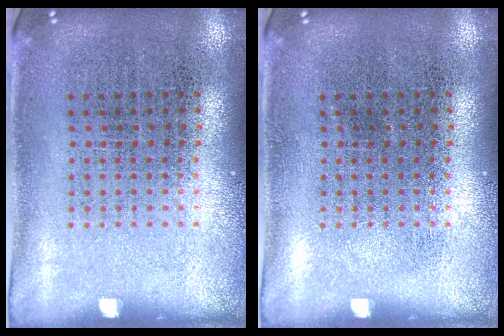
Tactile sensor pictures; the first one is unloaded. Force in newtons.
{"total": 0.0}